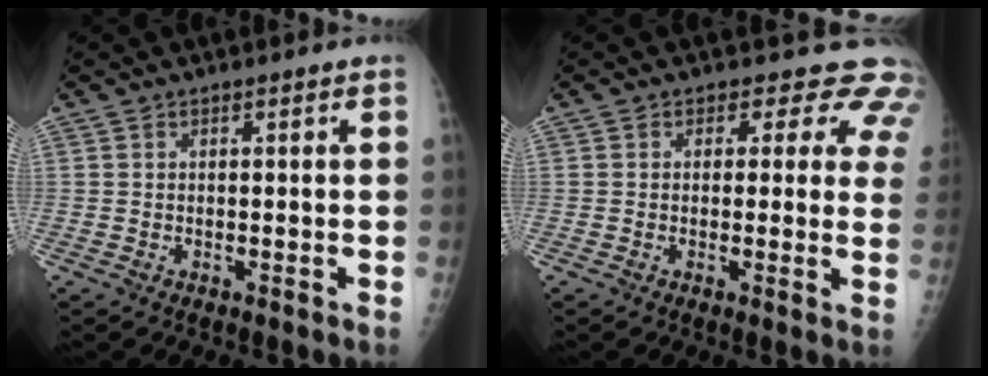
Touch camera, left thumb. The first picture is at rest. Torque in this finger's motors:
{"motor_torque": [-0.12, 0.47, -0.08, -0.14, 0.05]}